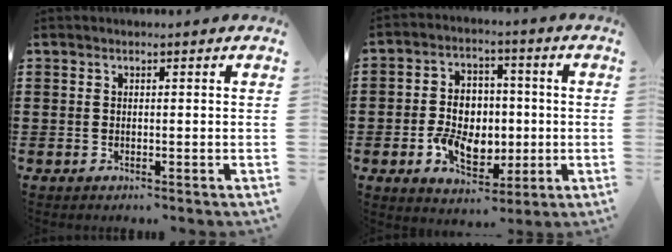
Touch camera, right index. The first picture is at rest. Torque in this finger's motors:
{"motor_torque": [2.14, 0.00, 0.79, 0.21]}